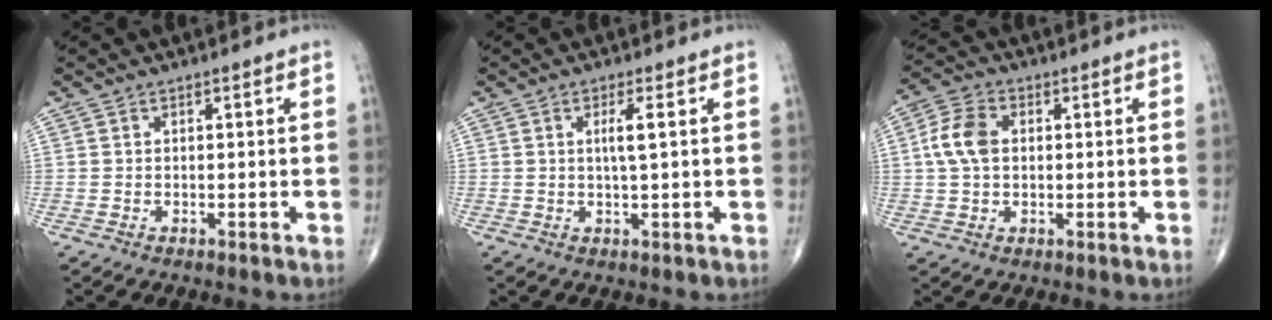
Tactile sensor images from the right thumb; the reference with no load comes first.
{"total": 3.1, "force": [0.6, 0.1, 3.0], "torque": [-0.064, -0.004, 0.011]}
{"total": 7.2, "force": [0.8, 4.9, 5.2], "torque": [-0.106, 0.013, 0.010]}